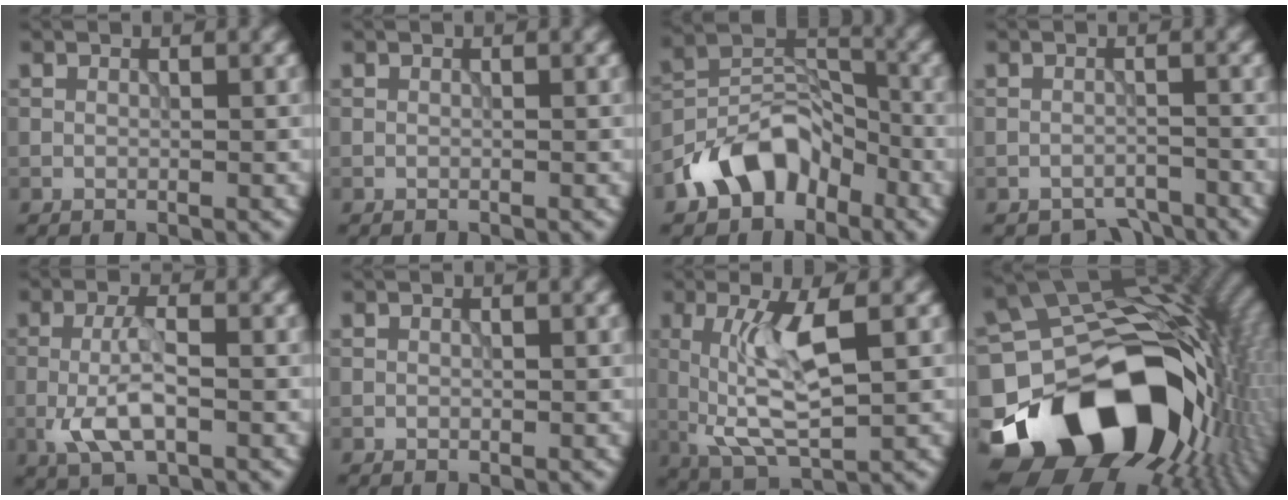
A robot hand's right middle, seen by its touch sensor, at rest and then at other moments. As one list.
[{"total": 0.0}, {"total": 7.4, "force": [-4.6, 4.6, 3.5], "torque": [-0.049, 0.008, -0.096]}, {"total": 2.3, "force": [-2.2, 0.7, 0.2], "torque": [0.005, -0.005, -0.038]}, {"total": 4.3, "force": [-1.3, 1.5, 3.9], "torque": [-0.083, 0.001, -0.031]}, {"total": 0.0}, {"total": 6.5, "force": [0.4, 1.9, 6.2], "torque": [-0.126, -0.006, 0.011]}, {"total": 18.9, "force": [-6.2, 13.5, 11.7], "torque": [-0.208, -0.025, -0.098]}]